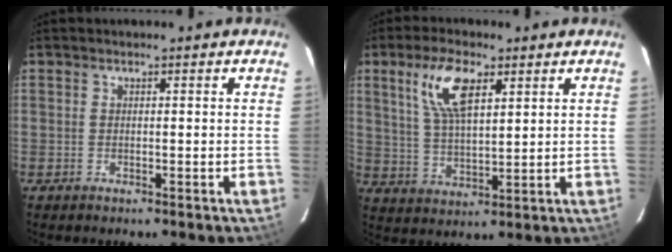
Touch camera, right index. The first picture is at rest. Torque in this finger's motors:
{"motor_torque": [0.96, 0.55, 0.31, 0.10]}